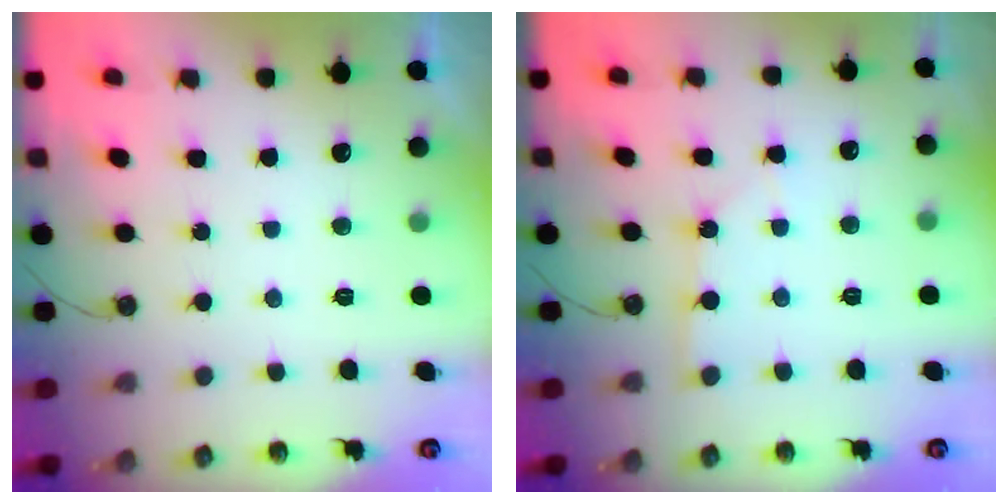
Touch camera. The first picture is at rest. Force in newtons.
{"total": 1.5, "press": 1.5, "slide": 0.2}